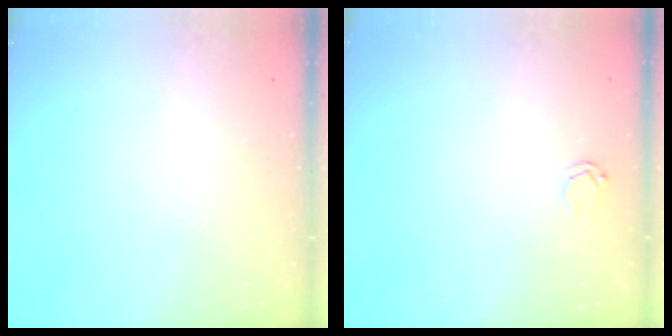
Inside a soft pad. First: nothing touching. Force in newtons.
{"total": 2.9, "press": 2.9, "slide": 0.3}